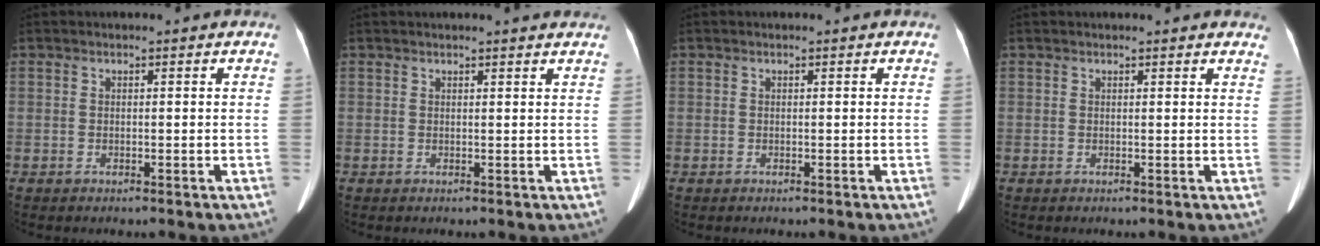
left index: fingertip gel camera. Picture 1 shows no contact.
{"total": 4.3, "force": [4.0, 0.0, 1.5], "torque": [-0.018, 0.015, 0.037]}
{"total": 0.0}
{"total": 7.6, "force": [7.0, 1.7, 2.3], "torque": [-0.013, 0.014, 0.061]}